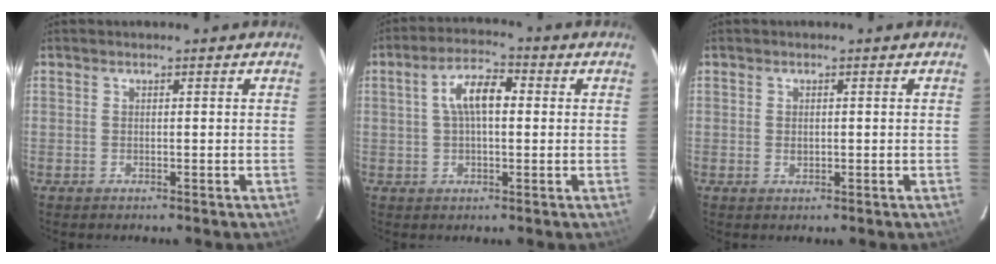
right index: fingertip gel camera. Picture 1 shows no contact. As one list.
[{"total": 7.3, "force": [1.1, 3.2, 6.4], "torque": [-0.120, 0.021, 0.019]}, {"total": 1.2, "force": [0.1, 0.8, 0.8], "torque": [-0.013, 0.001, 0.003]}]